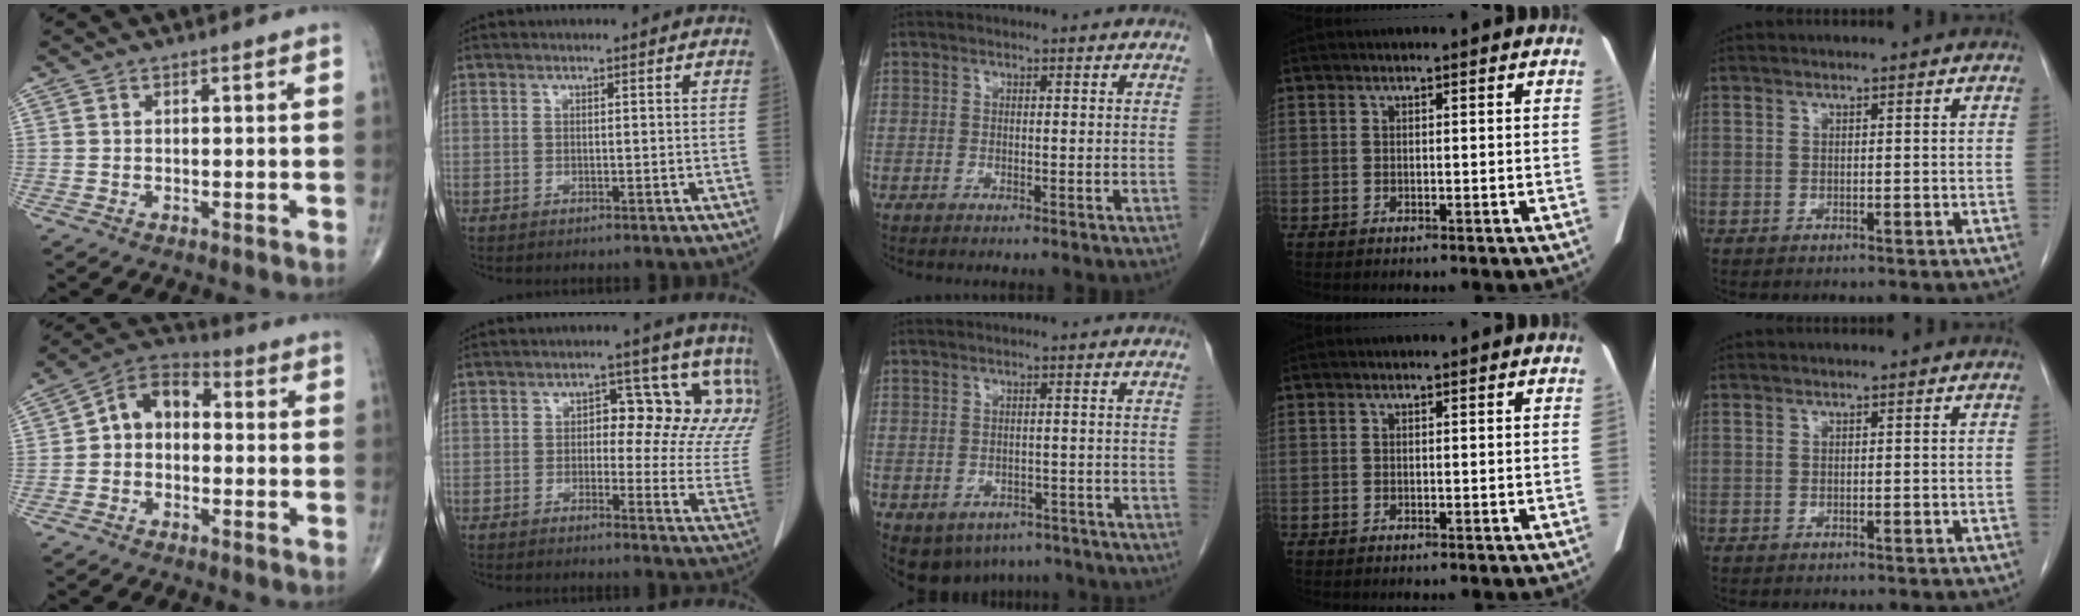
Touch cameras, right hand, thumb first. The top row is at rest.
{"thumb": {"total": 8.3, "force": [-0.3, 6.0, 5.7], "torque": [-0.069, 0.034, -0.027]}, "index": {"total": 11.5, "force": [4.8, 5.9, 8.6], "torque": [-0.082, 0.003, 0.039]}, "middle": {"total": 8.8, "force": [-5.3, 6.5, 2.8], "torque": [-0.059, 0.002, -0.061]}}